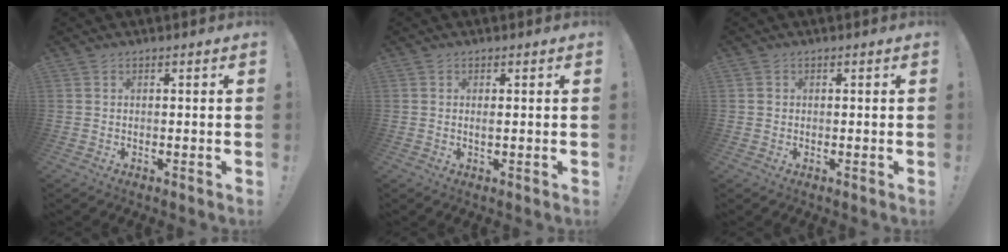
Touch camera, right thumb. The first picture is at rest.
{"total": 1.0, "force": [0.1, 0.2, 1.0], "torque": [-0.014, -0.003, 0.000]}
{"total": 1.0, "force": [0.1, 1.0, 0.0], "torque": [-0.008, 0.006, 0.004]}